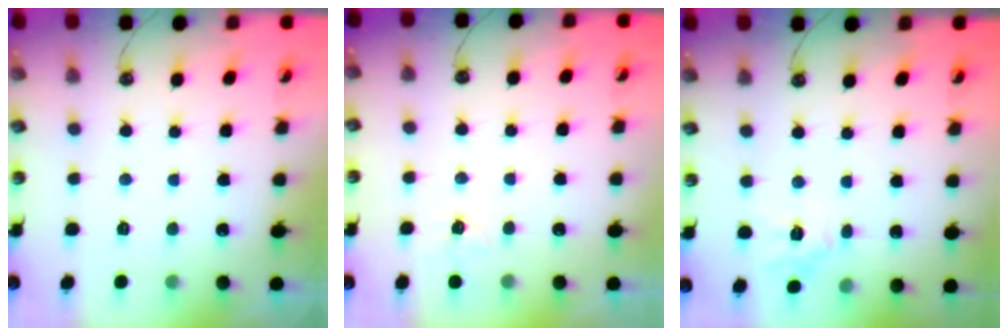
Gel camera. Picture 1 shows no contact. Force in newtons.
{"total": 5.7, "press": 5.7, "slide": 0.5}
{"total": 8.3, "press": 8.3, "slide": 0.5}